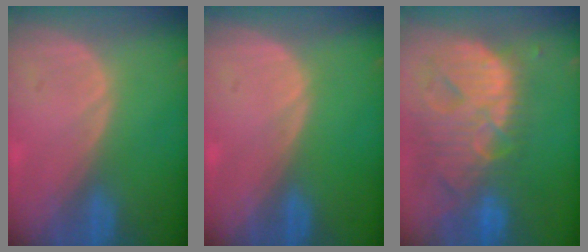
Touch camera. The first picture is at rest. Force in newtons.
{"total": 0.0}
{"total": 13.8, "press": 11.7, "slide": 7.3}